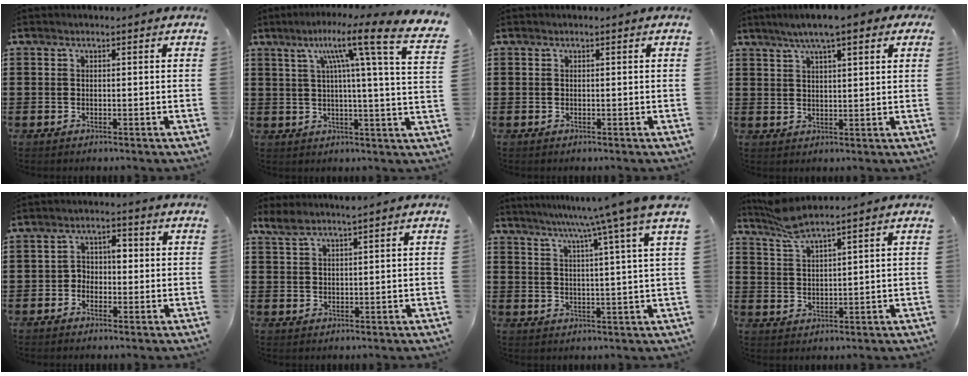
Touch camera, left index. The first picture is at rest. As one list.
[{"total": 12.0, "force": [6.1, -0.4, 10.3], "torque": [-0.188, -0.035, 0.076]}, {"total": 0.0}, {"total": 6.0, "force": [4.2, 0.6, 4.3], "torque": [-0.092, 0.005, 0.073]}, {"total": 3.1, "force": [-0.8, 2.3, 1.9], "torque": [-0.037, 0.008, -0.023]}, {"total": 2.8, "force": [2.4, 0.2, 1.4], "torque": [-0.034, 0.001, 0.045]}, {"total": 8.1, "force": [6.2, -1.7, 4.9], "torque": [-0.109, -0.033, 0.097]}, {"total": 5.2, "force": [4.4, 0.3, 2.7], "torque": [-0.065, -0.011, 0.081]}]